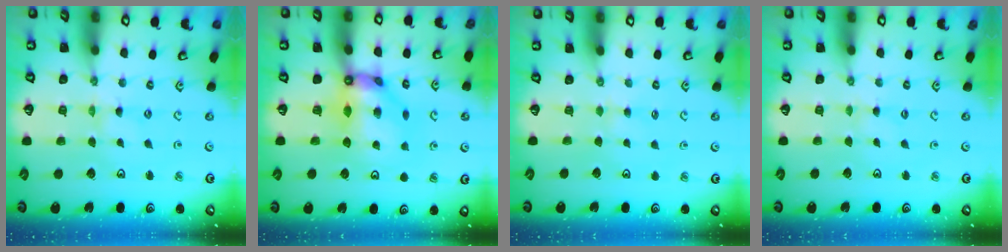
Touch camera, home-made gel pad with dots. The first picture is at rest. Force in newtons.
{"total": 10.8, "press": 10.7, "slide": 1.4}
{"total": 2.0, "press": 2.0, "slide": 0.4}
{"total": 2.1, "press": 2.0, "slide": 0.4}